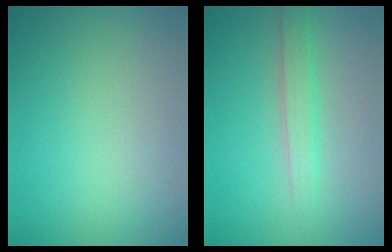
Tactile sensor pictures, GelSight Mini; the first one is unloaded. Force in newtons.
{"total": 2.1, "press": 2.1, "slide": 0.1}